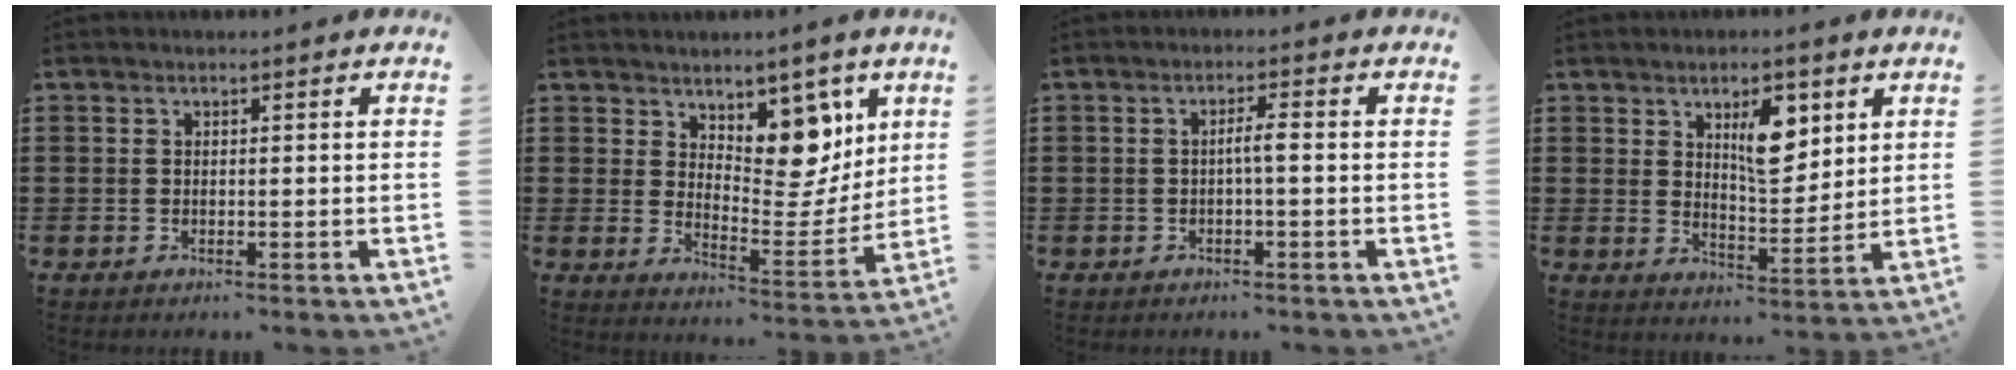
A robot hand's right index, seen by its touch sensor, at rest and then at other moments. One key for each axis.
{"total": 9.4, "fx": 6.2, "fy": 5.2, "fz": 4.7, "tx": -0.075, "ty": -0.040, "tz": 0.109}
{"total": 2.2, "fx": -0.3, "fy": 0.2, "fz": 2.2, "tx": -0.042, "ty": 0.002, "tz": -0.009}
{"total": 7.8, "fx": 3.5, "fy": 3.6, "fz": 6.0, "tx": -0.089, "ty": -0.006, "tz": 0.053}